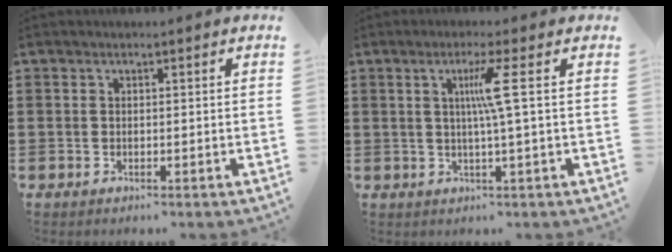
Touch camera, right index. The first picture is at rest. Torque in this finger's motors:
{"motor_torque": [0.70, -0.21, 0.29, 0.09]}